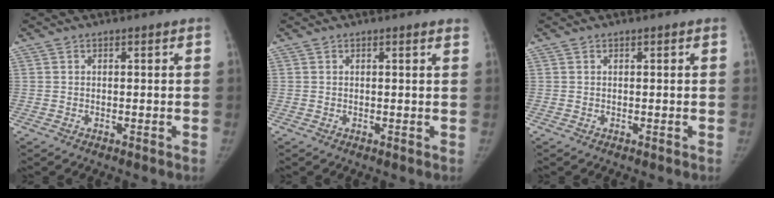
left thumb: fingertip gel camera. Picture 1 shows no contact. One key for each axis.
{"total": 1.3, "fx": 1.1, "fy": 0.1, "fz": 0.6, "tx": -0.006, "ty": -0.001, "tz": 0.008}
{"total": 0.0}